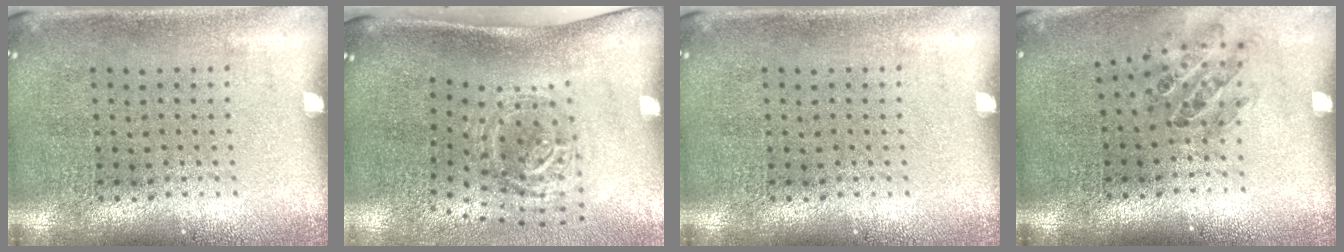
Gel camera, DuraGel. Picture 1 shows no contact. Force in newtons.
{"total": 1.8, "press": 1.2, "slide": 1.3}
{"total": 0.0}
{"total": 0.9, "press": 0.9, "slide": 0.1}